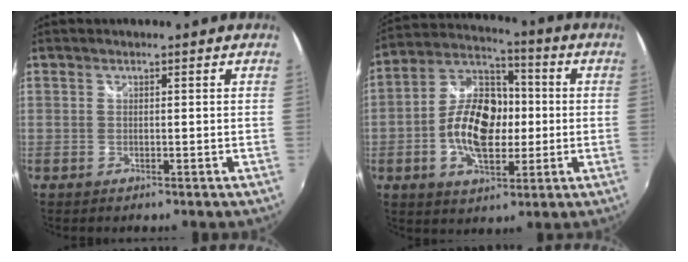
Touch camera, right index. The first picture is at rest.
{"total": 14.7, "force": [-1.9, 8.7, 11.7], "torque": [-0.226, 0.020, -0.034]}